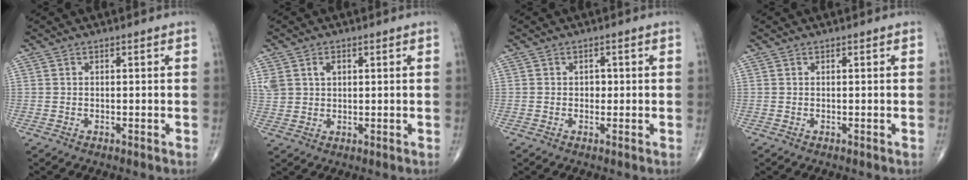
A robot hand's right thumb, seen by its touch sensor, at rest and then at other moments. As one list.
[{"total": 4.8, "force": [1.7, 3.6, 2.7], "torque": [-0.050, 0.003, 0.041]}, {"total": 1.3, "force": [0.0, 1.1, 0.7], "torque": [-0.001, 0.003, -0.003]}, {"total": 0.0}]